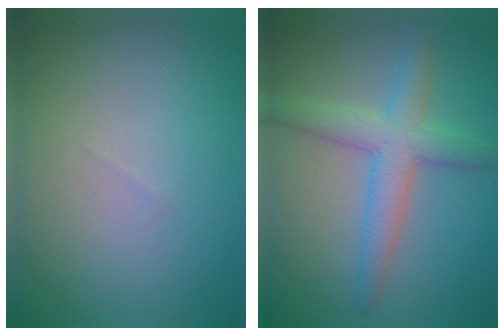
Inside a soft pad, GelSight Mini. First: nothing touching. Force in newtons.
{"total": 4.5, "press": 4.5, "slide": 0.1}